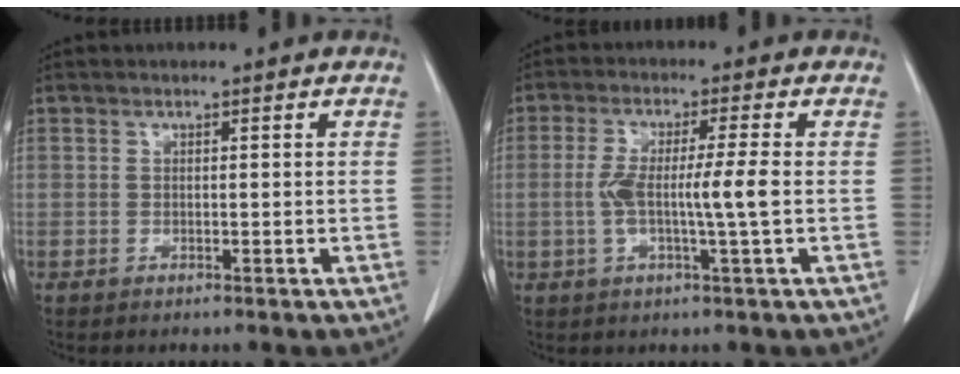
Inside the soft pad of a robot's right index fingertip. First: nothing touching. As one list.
[{"total": 7.0, "force": [-0.7, -0.4, 6.9], "torque": [-0.134, 0.002, -0.012]}]